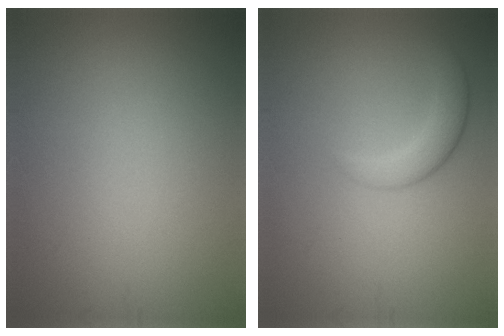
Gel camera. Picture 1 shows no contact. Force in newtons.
{"total": 2.6, "press": 2.6, "slide": 0.1}